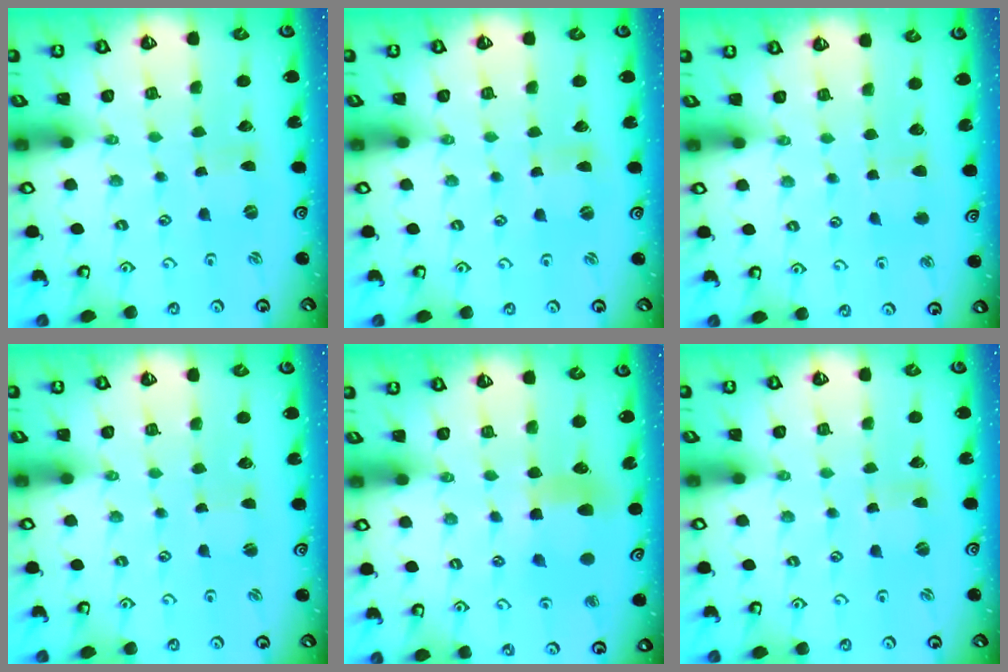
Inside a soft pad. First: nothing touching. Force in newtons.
{"total": 1.1, "press": 1.0, "slide": 0.2}
{"total": 3.2, "press": 3.2, "slide": 0.4}
{"total": 0.0}
{"total": 6.7, "press": 6.7, "slide": 0.6}
{"total": 1.1, "press": 1.0, "slide": 0.3}